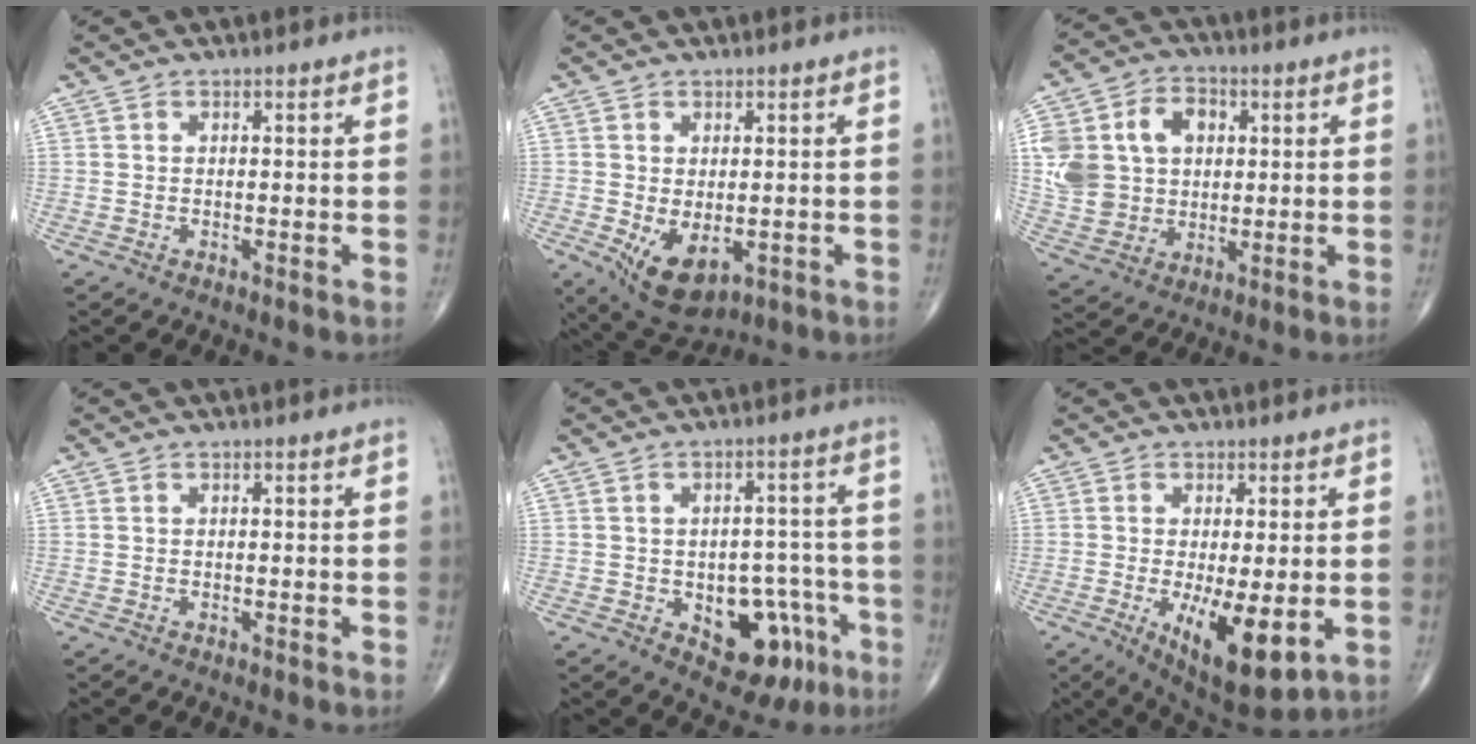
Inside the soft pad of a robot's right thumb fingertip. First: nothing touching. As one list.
[{"total": 8.2, "force": [-1.9, 4.7, 6.4], "torque": [-0.096, -0.012, -0.013]}, {"total": 15.2, "force": [3.0, 12.0, 8.8], "torque": [-0.144, 0.012, 0.062]}, {"total": 0.0}, {"total": 12.3, "force": [-4.9, 7.7, 8.3], "torque": [-0.062, 0.037, -0.053]}, {"total": 11.5, "force": [-2.9, 4.0, 10.4], "torque": [-0.164, -0.025, -0.032]}]